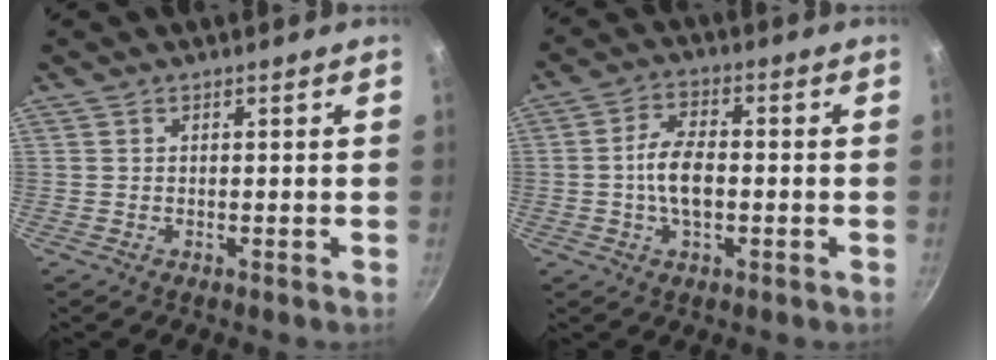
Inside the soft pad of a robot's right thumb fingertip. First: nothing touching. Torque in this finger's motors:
{"motor_torque": [2.24, 2.50, 1.39, -1.38, 0.21]}